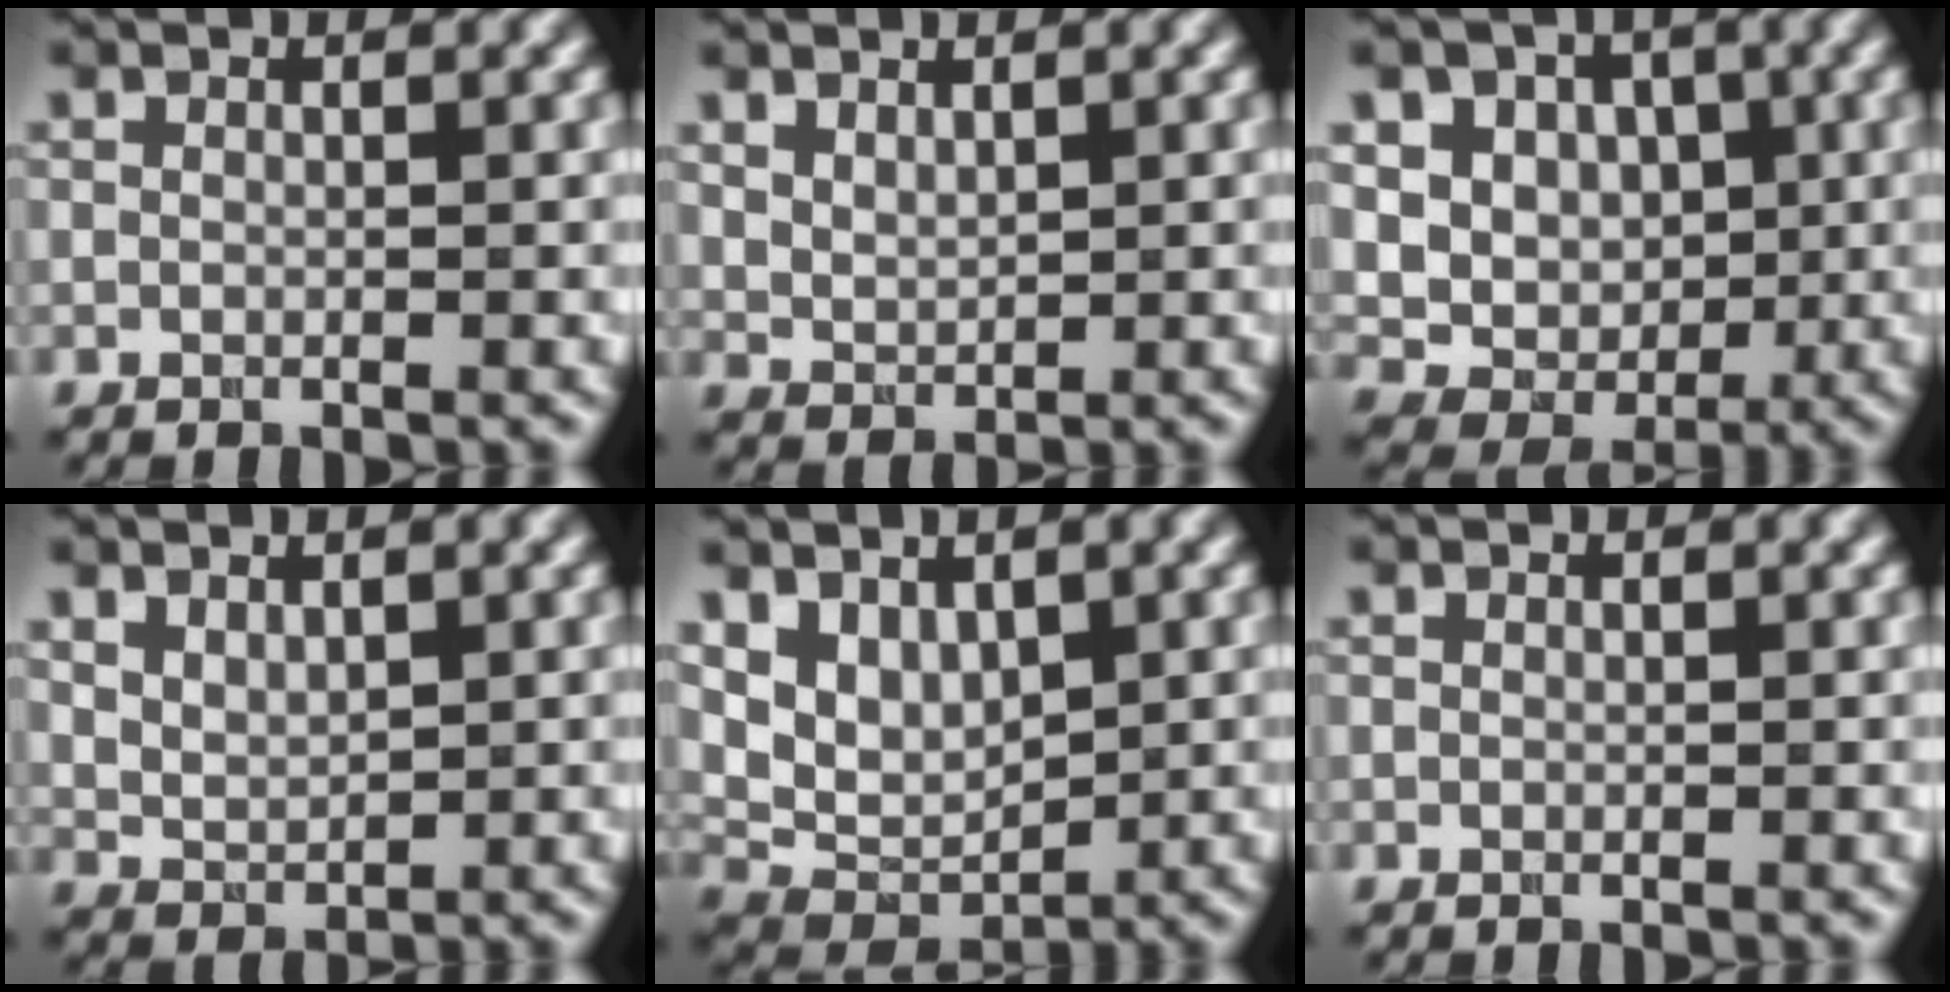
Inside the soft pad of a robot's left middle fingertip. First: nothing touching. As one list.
[{"total": 1.6, "force": [1.2, 0.9, 0.7], "torque": [-0.016, -0.003, 0.029]}, {"total": 9.9, "force": [2.4, 8.5, 4.5], "torque": [-0.068, 0.019, 0.033]}, {"total": 2.0, "force": [1.3, 1.1, 1.1], "torque": [-0.024, -0.004, 0.031]}, {"total": 3.9, "force": [2.0, 2.4, 2.4], "torque": [-0.048, -0.014, 0.039]}, {"total": 0.0}]